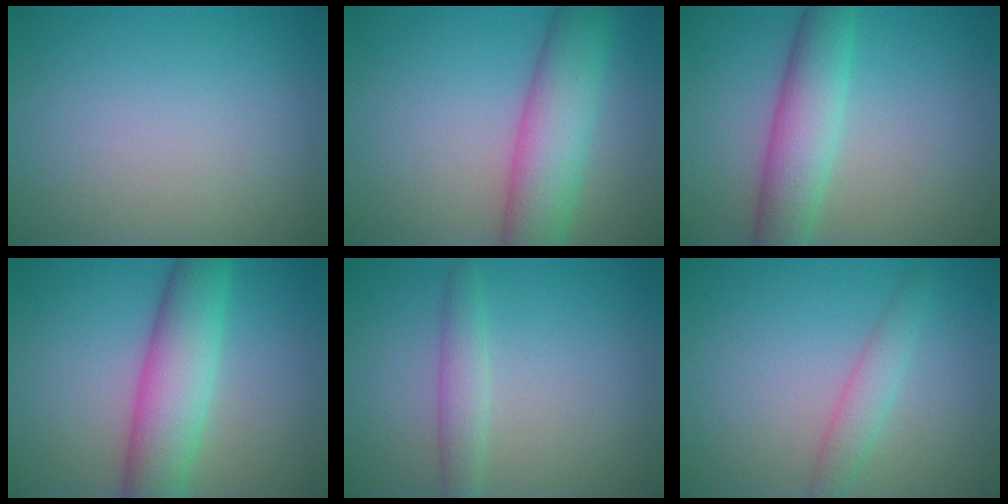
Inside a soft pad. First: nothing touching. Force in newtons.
{"total": 6.9, "press": 6.9, "slide": 0.1}
{"total": 5.3, "press": 5.3, "slide": 0.0}
{"total": 6.8, "press": 6.8, "slide": 0.2}
{"total": 2.1, "press": 2.1, "slide": 0.1}
{"total": 2.1, "press": 2.1, "slide": 0.1}